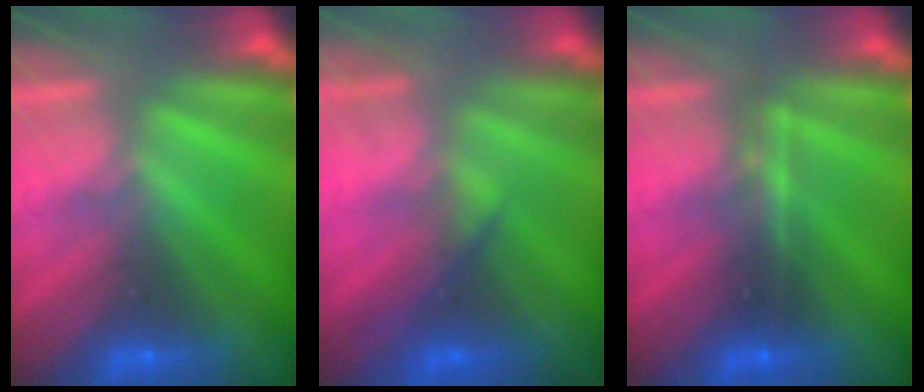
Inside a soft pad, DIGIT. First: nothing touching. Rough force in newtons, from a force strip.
{"total": 1.9}
{"total": 2.3}